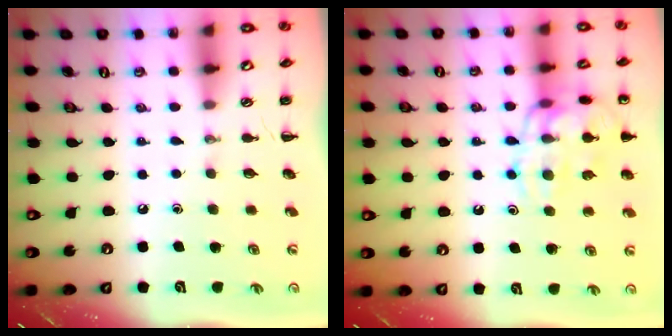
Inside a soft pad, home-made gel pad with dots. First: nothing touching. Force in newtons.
{"total": 15.6, "press": 15.4, "slide": 2.1}